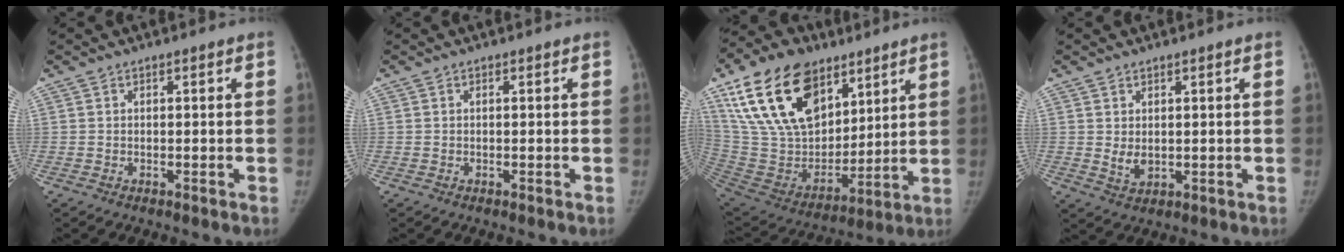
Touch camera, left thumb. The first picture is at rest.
{"total": 0.0}
{"total": 26.7, "force": [14.8, 15.9, 15.5], "torque": [-0.280, -0.029, 0.278]}
{"total": 2.9, "force": [0.6, 1.7, 2.3], "torque": [-0.033, -0.012, 0.020]}